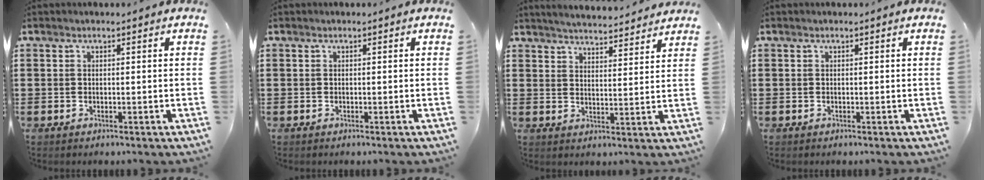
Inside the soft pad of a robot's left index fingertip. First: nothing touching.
{"total": 0.0}
{"total": 4.0, "force": [4.0, -0.3, 0.3], "torque": [-0.021, -0.026, 0.069]}
{"total": 0.0}